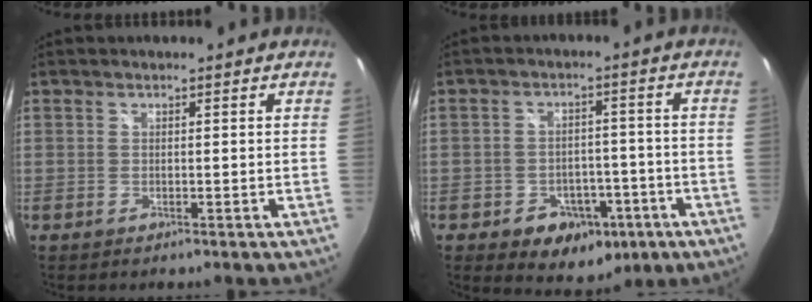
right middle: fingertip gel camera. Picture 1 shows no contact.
{"total": 11.3, "force": [-5.4, 8.2, 5.6], "torque": [-0.104, 0.013, -0.053]}